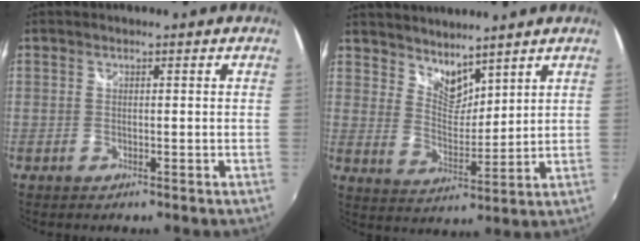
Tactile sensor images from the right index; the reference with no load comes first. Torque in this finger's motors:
{"motor_torque": [0.04, 0.41, -0.05, 0.00]}